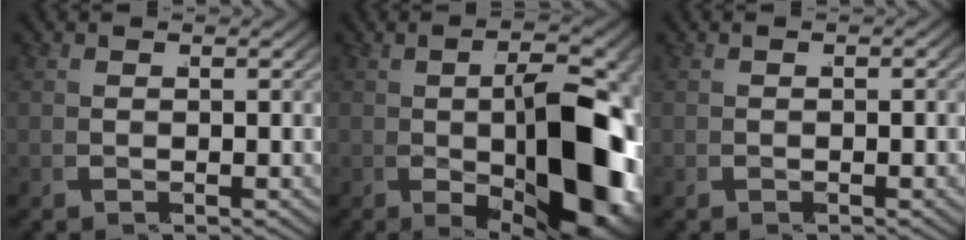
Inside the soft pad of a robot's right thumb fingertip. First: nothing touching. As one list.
[{"total": 15.8, "force": [-3.5, 7.7, 13.3], "torque": [-0.205, -0.035, -0.035]}, {"total": 0.0}]